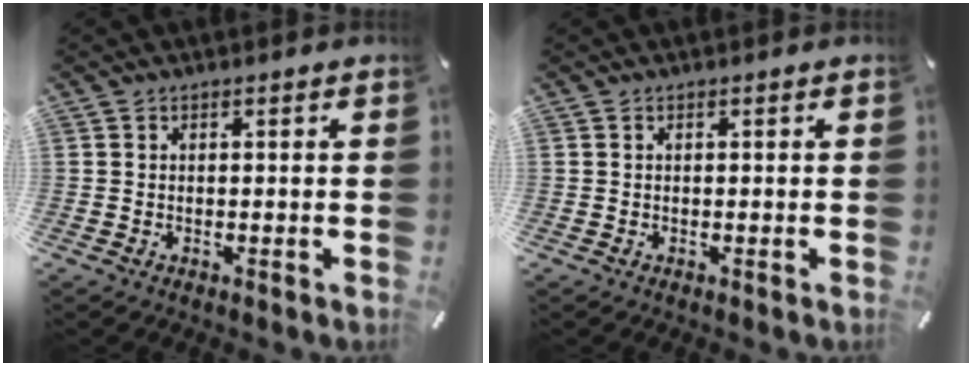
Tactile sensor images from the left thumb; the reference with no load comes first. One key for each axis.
{"total": 0.0}